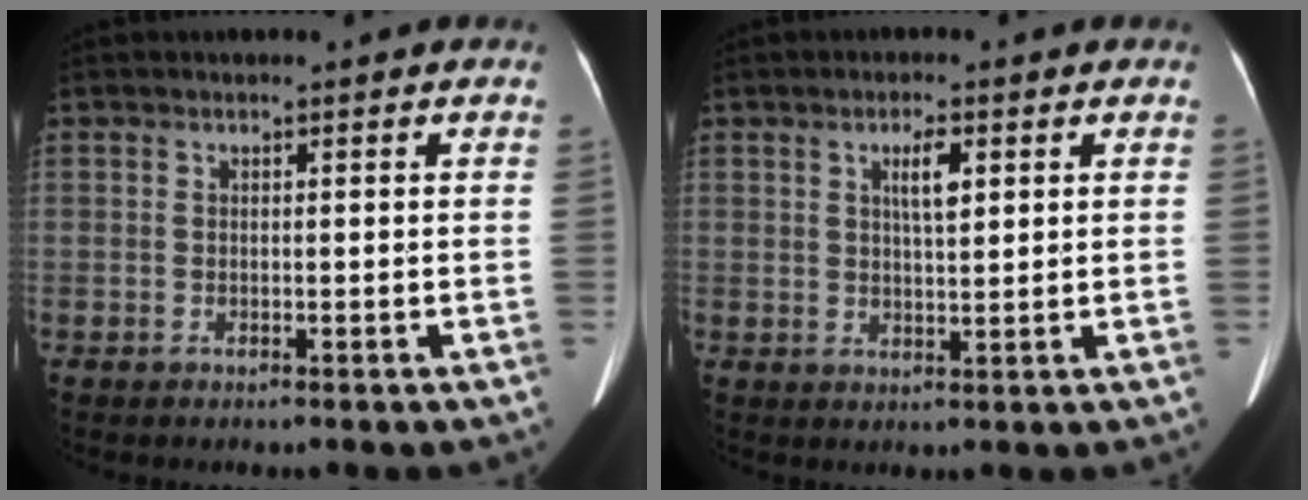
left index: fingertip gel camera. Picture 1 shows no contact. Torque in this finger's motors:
{"motor_torque": [0.58, -0.36, 0.40, 0.03]}